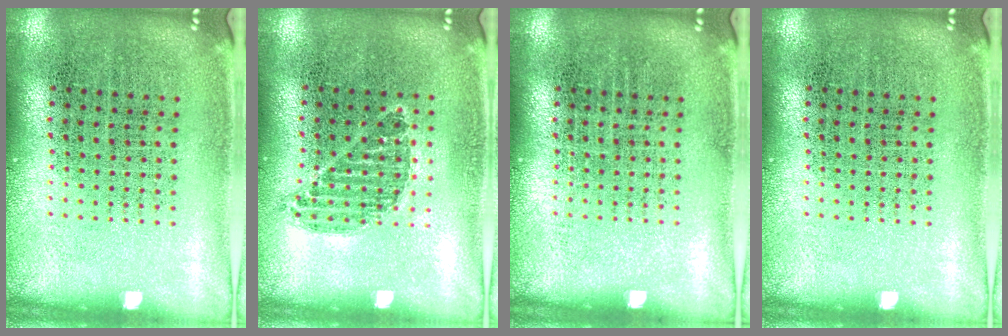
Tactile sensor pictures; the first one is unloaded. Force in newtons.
{"total": 0.8, "press": 0.7, "slide": 0.4}
{"total": 0.0}
{"total": 0.0}